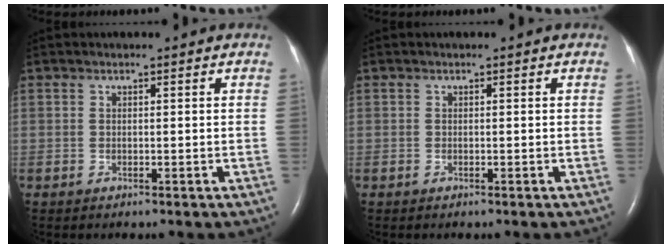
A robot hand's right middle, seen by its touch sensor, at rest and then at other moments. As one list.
[{"total": 0.0}]